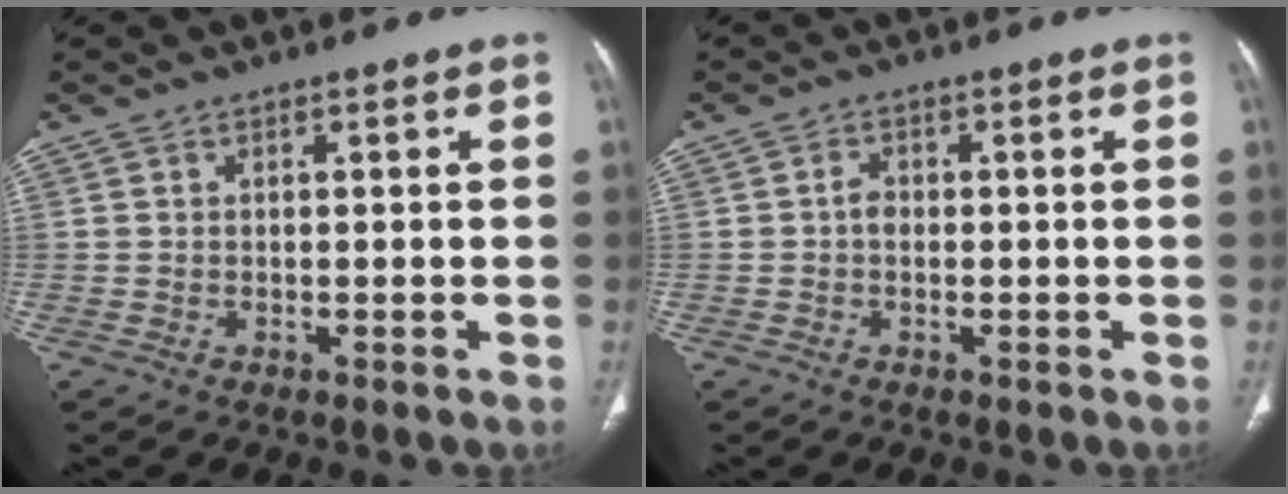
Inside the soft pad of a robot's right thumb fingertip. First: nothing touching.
{"total": 1.8, "force": [-0.2, 1.3, 1.1], "torque": [-0.010, 0.006, -0.008]}